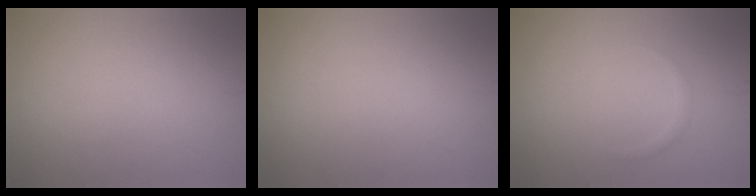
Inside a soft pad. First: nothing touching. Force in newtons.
{"total": 0.0}
{"total": 0.6, "press": 0.6, "slide": 0.1}